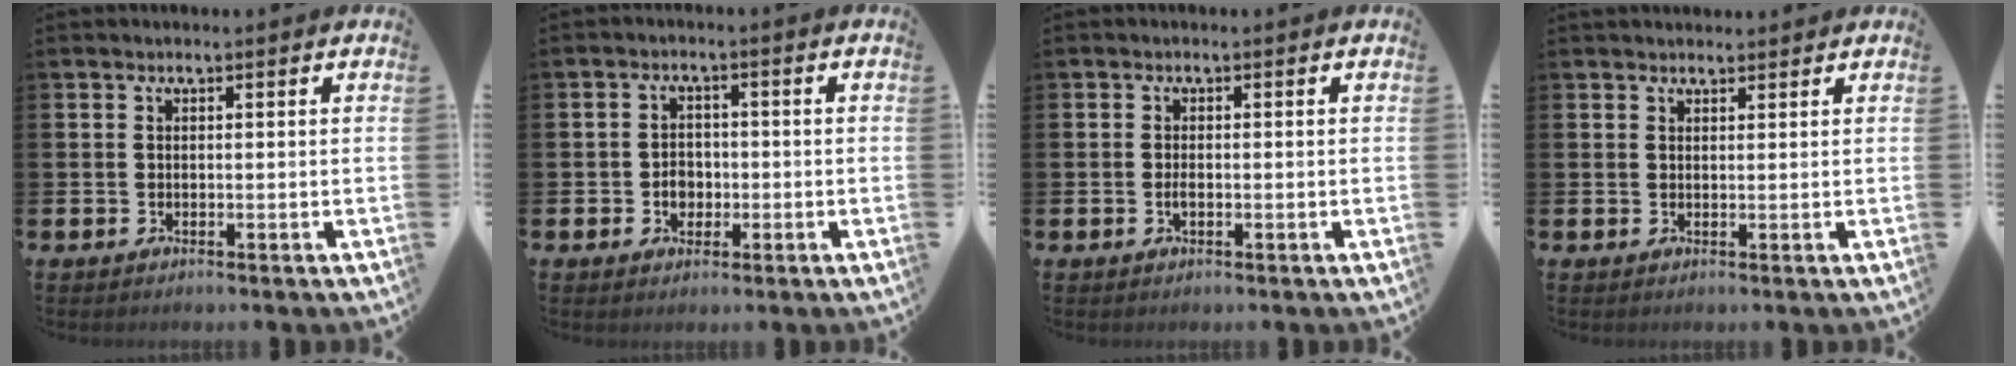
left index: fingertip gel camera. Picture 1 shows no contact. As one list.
[{"total": 2.9, "force": [-0.7, 2.4, 1.4], "torque": [-0.013, -0.002, -0.021]}, {"total": 1.1, "force": [-0.2, 0.4, 1.0], "torque": [-0.016, -0.002, -0.005]}, {"total": 1.1, "force": [1.1, 0.3, 0.0], "torque": [0.007, 0.000, 0.019]}]